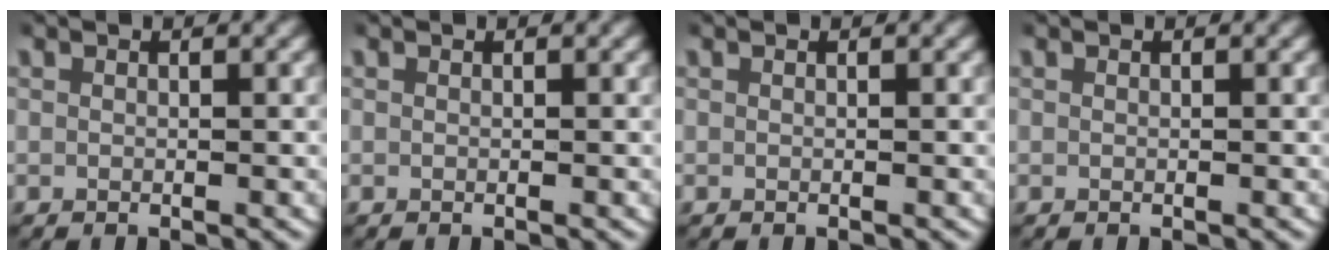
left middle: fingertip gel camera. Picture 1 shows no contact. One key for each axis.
{"total": 0.0}
{"total": 0.0}
{"total": 0.0}